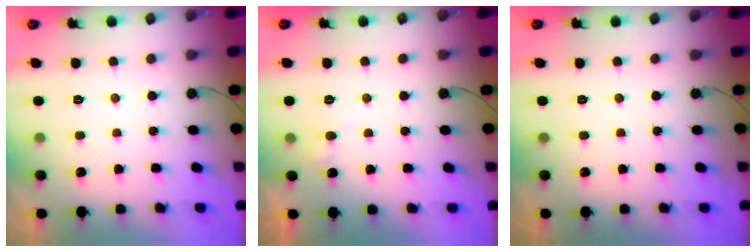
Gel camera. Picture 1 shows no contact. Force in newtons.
{"total": 5.8, "press": 5.8, "slide": 0.4}
{"total": 0.0}